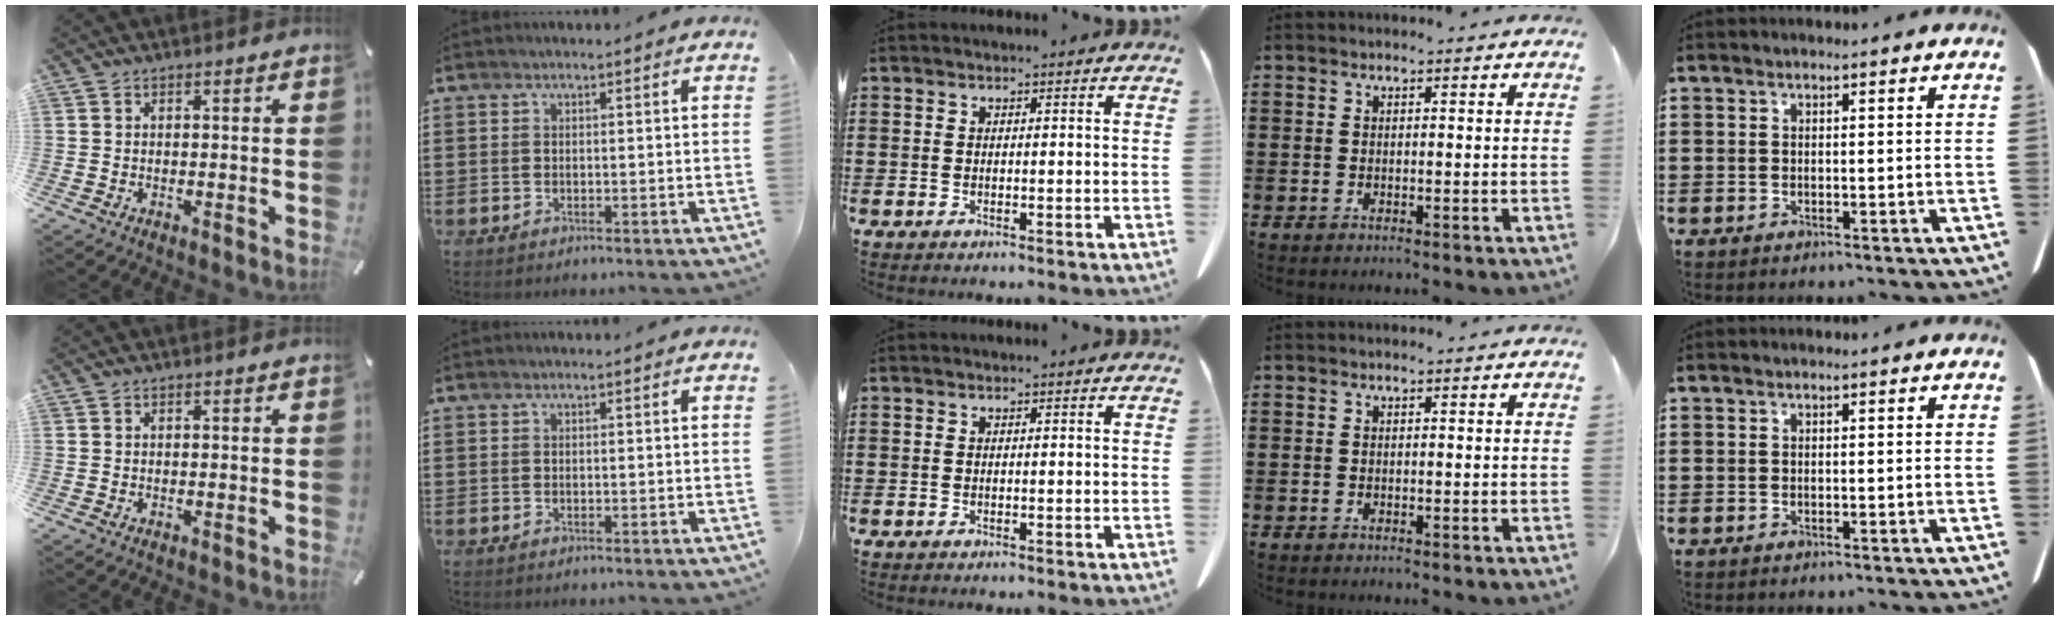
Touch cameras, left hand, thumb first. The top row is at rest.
{}